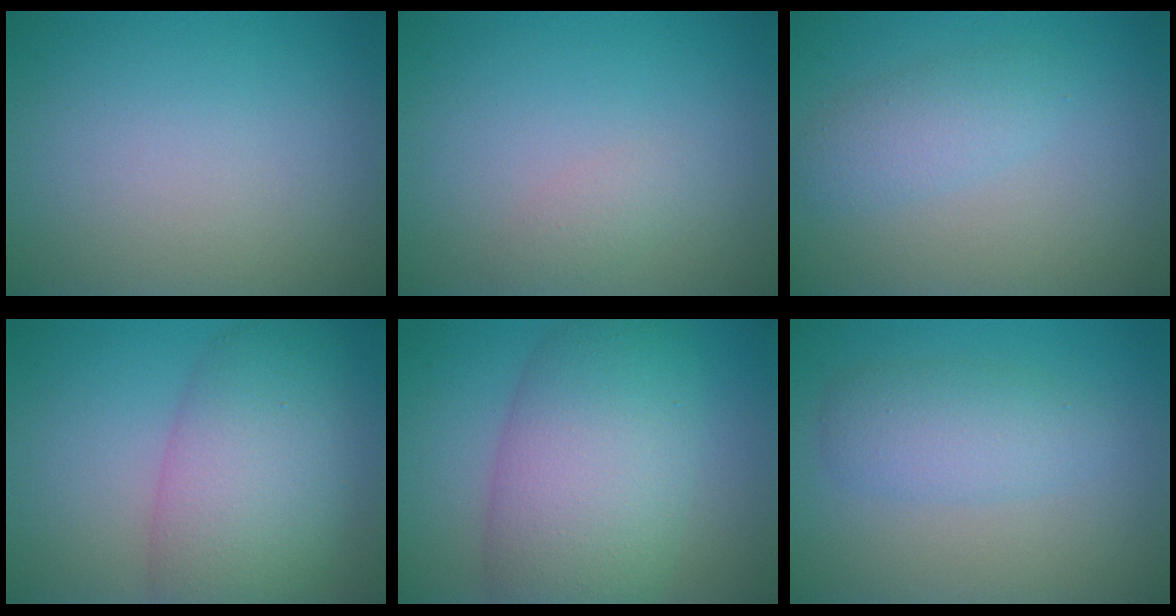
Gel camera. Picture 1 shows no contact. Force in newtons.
{"total": 1.1, "press": 1.1, "slide": 0.0}
{"total": 2.4, "press": 2.4, "slide": 0.1}
{"total": 8.5, "press": 8.5, "slide": 0.3}
{"total": 10.2, "press": 10.2, "slide": 0.6}
{"total": 3.3, "press": 3.3, "slide": 0.1}